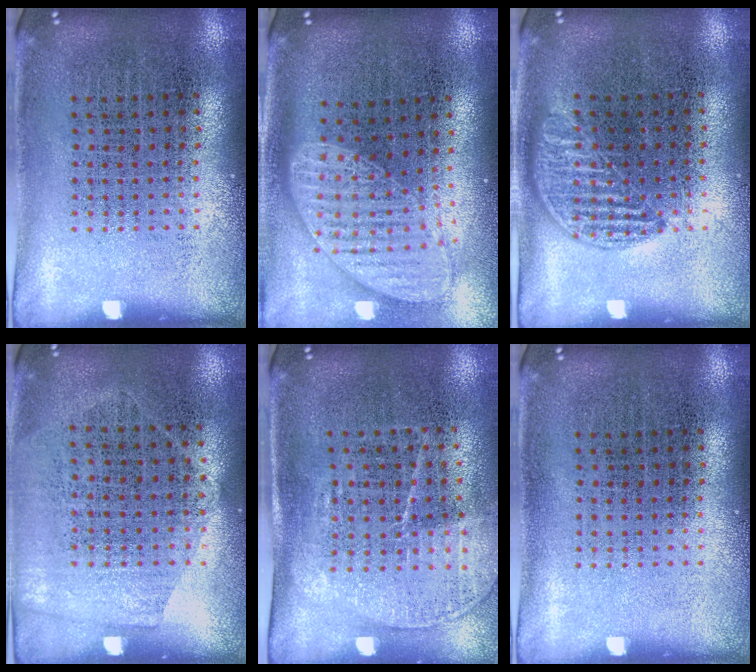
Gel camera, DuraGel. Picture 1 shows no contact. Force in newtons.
{"total": 1.8, "press": 1.5, "slide": 1.1}
{"total": 0.9, "press": 0.8, "slide": 0.4}
{"total": 1.4, "press": 1.2, "slide": 0.7}
{"total": 1.6, "press": 1.4, "slide": 0.9}
{"total": 0.0}